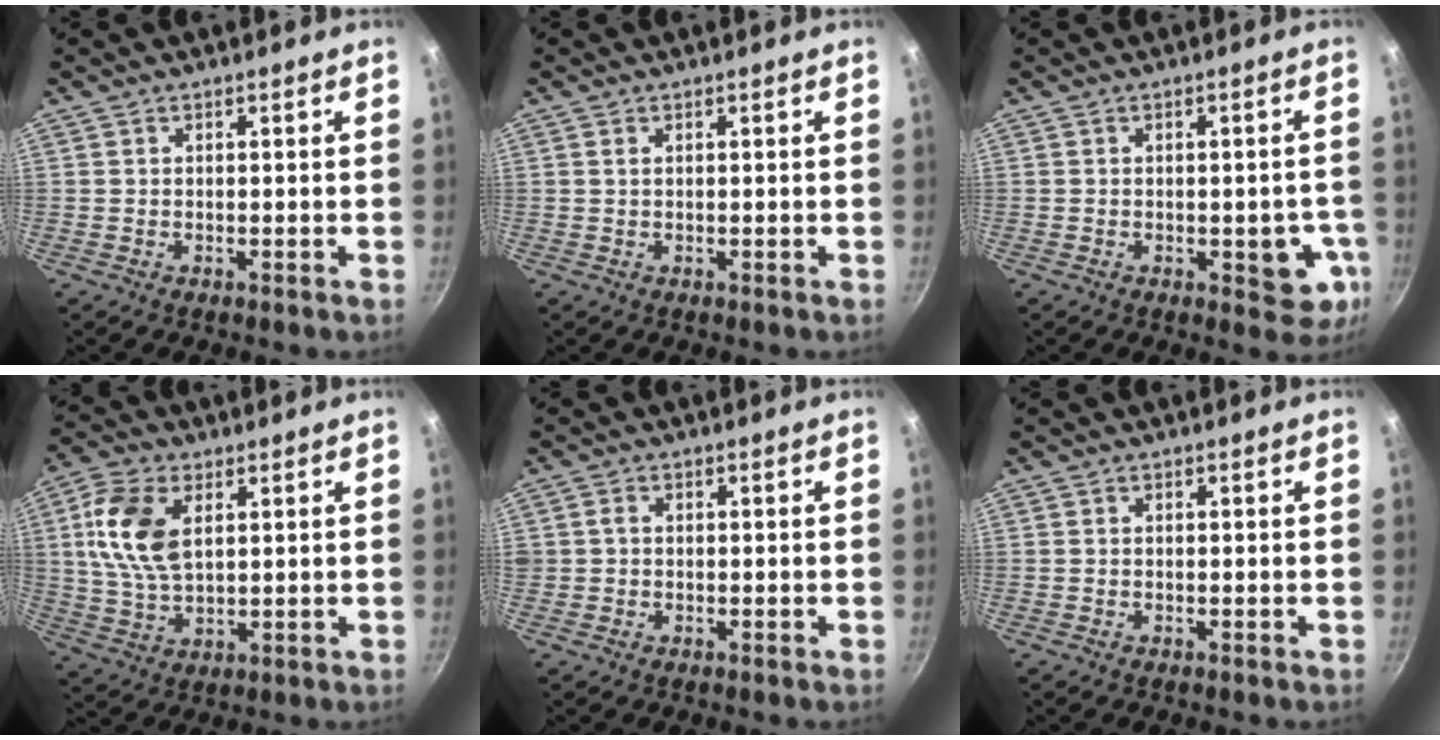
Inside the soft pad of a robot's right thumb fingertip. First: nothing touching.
{"total": 0.6, "force": [0.3, 0.3, 0.5], "torque": [-0.010, 0.001, 0.004]}
{"total": 7.8, "force": [-2.0, 3.9, 6.5], "torque": [-0.041, 0.002, -0.024]}
{"total": 12.1, "force": [3.2, 6.9, 9.4], "torque": [-0.179, -0.003, 0.062]}
{"total": 1.4, "force": [0.0, 1.2, 0.6], "torque": [-0.007, 0.010, 0.000]}
{"total": 0.0}